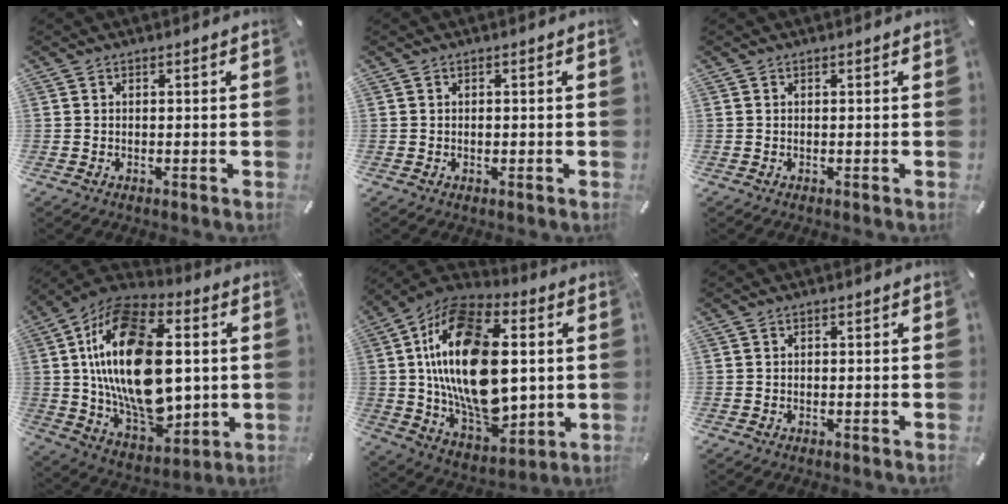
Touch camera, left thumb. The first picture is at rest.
{"total": 0.7, "force": [-0.1, 0.5, 0.4], "torque": [-0.009, 0.001, -0.003]}
{"total": 0.0}
{"total": 25.4, "force": [3.4, 15.6, 19.8], "torque": [-0.391, -0.020, 0.057]}
{"total": 25.5, "force": [3.4, 15.5, 19.9], "torque": [-0.394, -0.020, 0.057]}
{"total": 0.0}